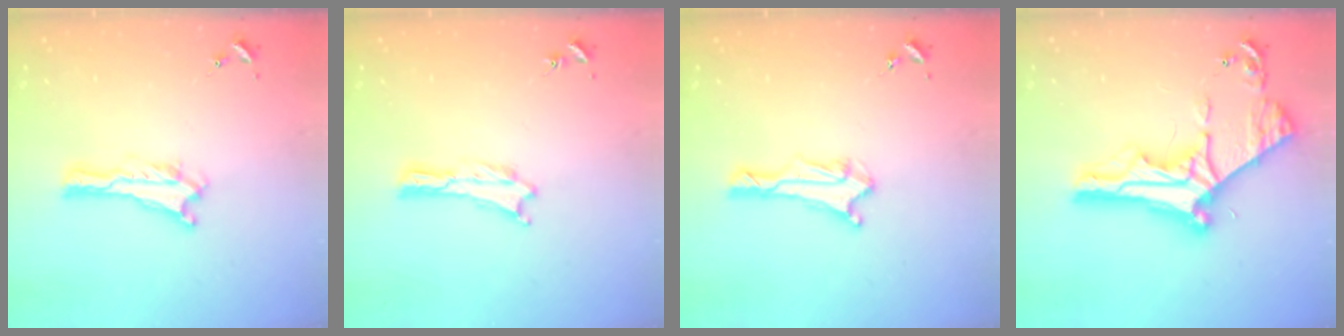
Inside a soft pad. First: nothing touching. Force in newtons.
{"total": 0.0}
{"total": 2.9, "press": 2.8, "slide": 0.7}
{"total": 11.8, "press": 11.7, "slide": 1.2}